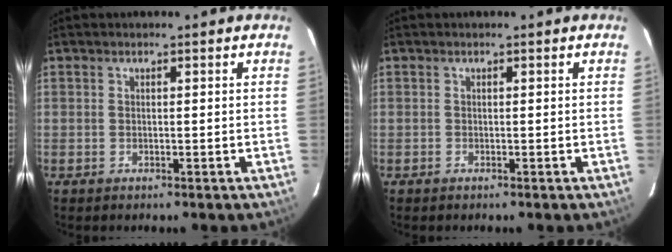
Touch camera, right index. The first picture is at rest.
{"total": 0.0}